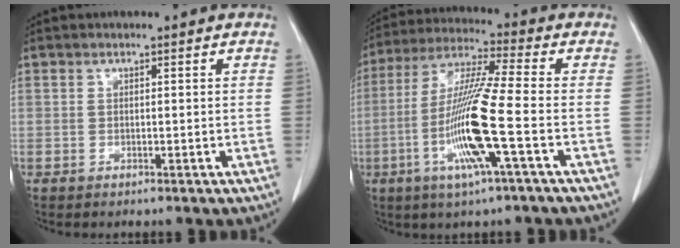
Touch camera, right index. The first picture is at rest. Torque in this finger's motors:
{"motor_torque": [2.14, 0.00, 0.57, 0.21]}